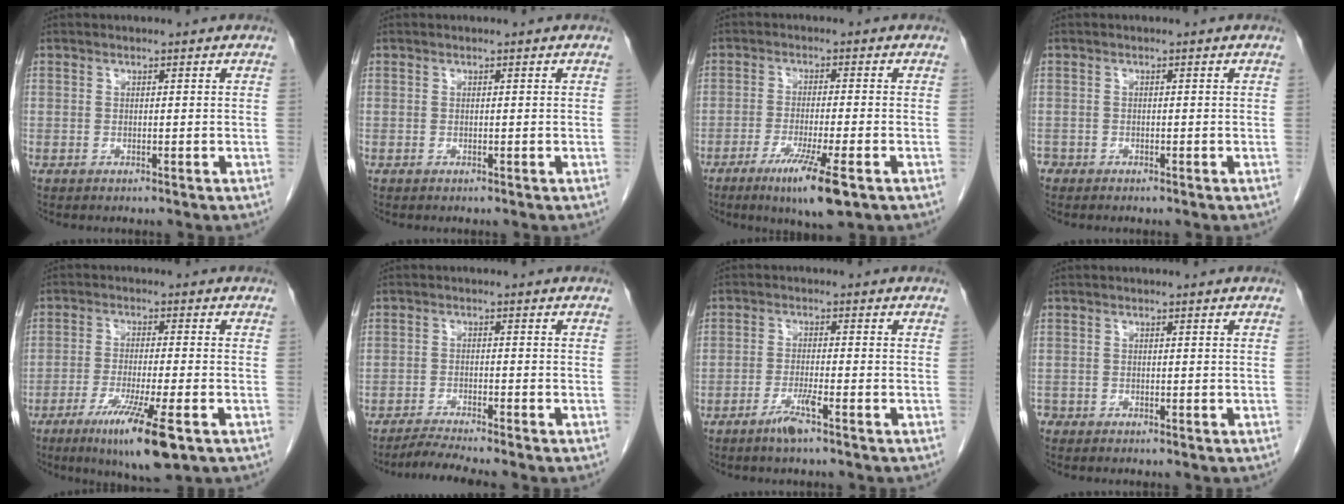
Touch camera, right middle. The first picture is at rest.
{"total": 0.0}
{"total": 8.3, "force": [-4.5, 0.2, 7.0], "torque": [-0.129, -0.025, -0.073]}
{"total": 1.1, "force": [-0.8, 0.8, 0.2], "torque": [-0.008, 0.001, -0.014]}
{"total": 10.4, "force": [-5.5, 0.4, 8.8], "torque": [-0.163, -0.032, -0.088]}
{"total": 4.4, "force": [-4.0, -1.3, 1.5], "torque": [-0.036, -0.021, -0.072]}
{"total": 3.4, "force": [-2.3, -0.2, 2.5], "torque": [-0.051, -0.006, -0.045]}
{"total": 1.2, "force": [-0.8, 0.8, 0.2], "torque": [-0.009, 0.001, -0.014]}